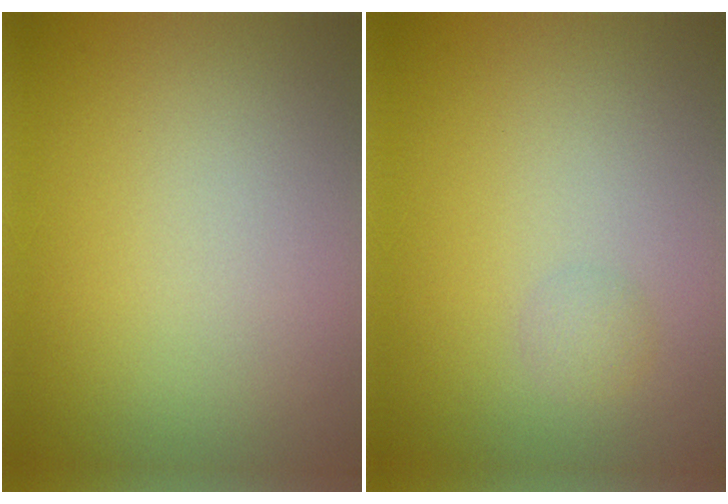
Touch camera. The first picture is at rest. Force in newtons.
{"total": 1.0, "press": 1.0, "slide": 0.0}